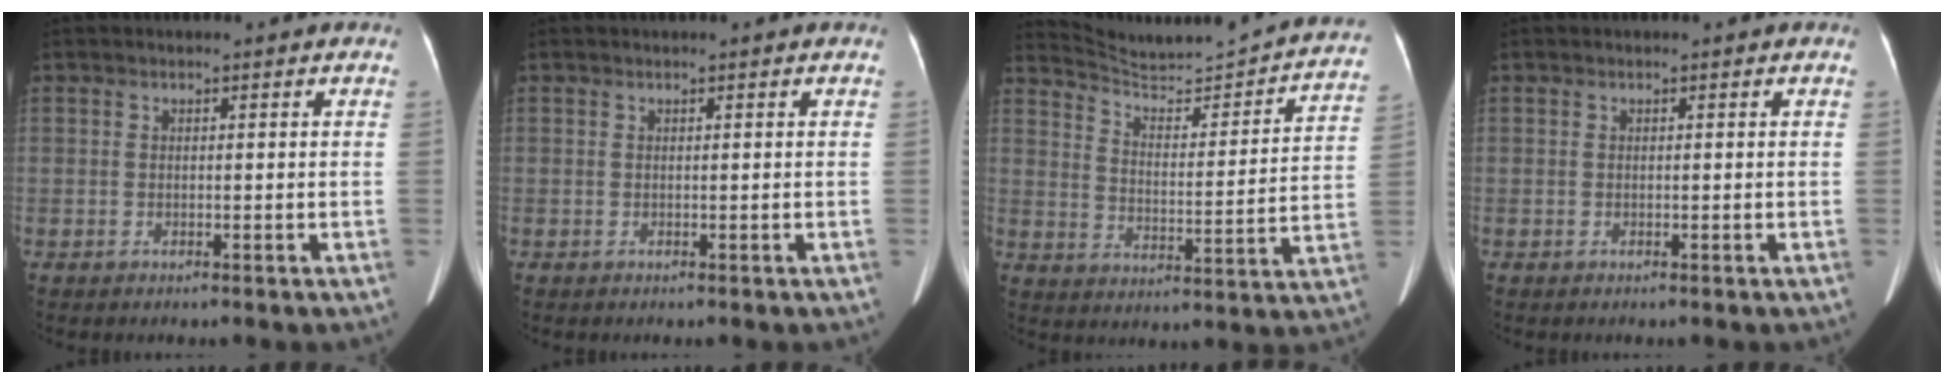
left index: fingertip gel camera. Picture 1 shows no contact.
{"total": 0.0}
{"total": 20.2, "force": [18.9, 1.7, 7.1], "torque": [-0.107, -0.050, 0.248]}
{"total": 0.0}